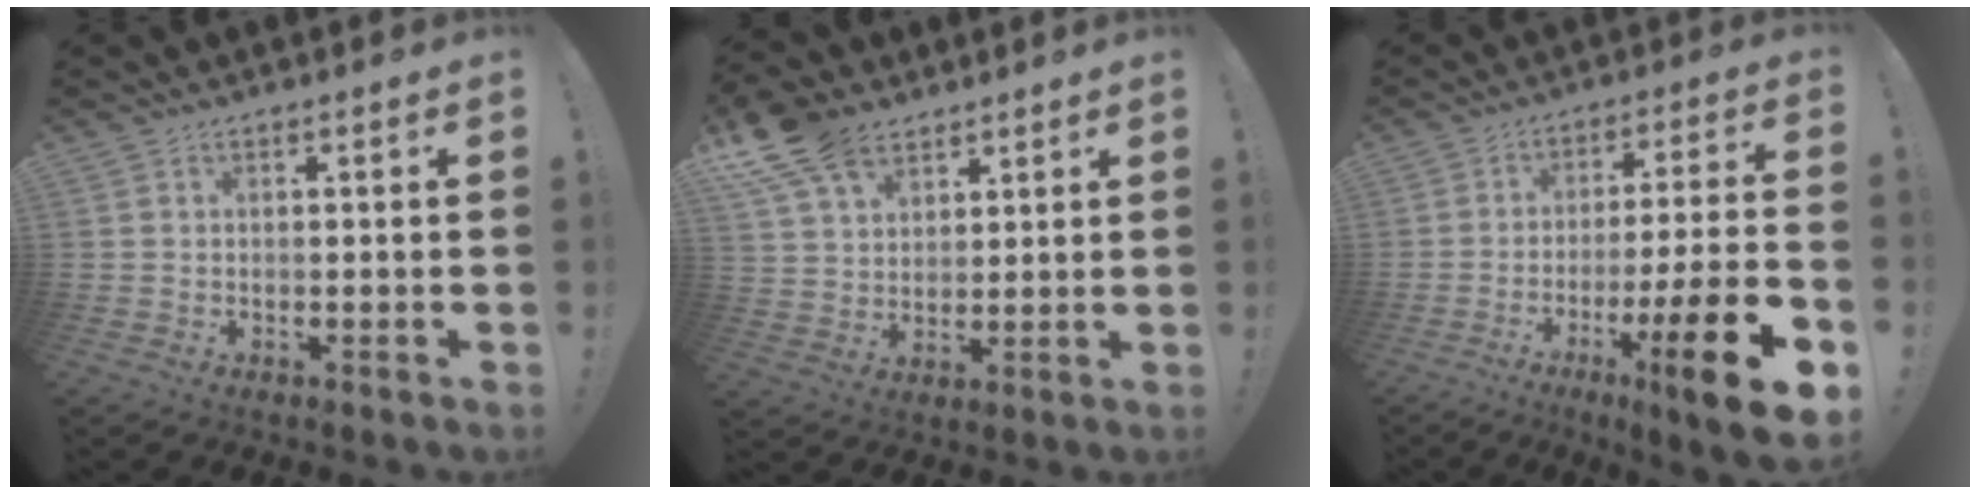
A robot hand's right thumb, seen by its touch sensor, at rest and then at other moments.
{"total": 12.5, "force": [8.3, 7.6, 5.4], "torque": [-0.105, -0.039, 0.162]}
{"total": 18.1, "force": [-8.5, 1.4, 16.0], "torque": [-0.252, 0.039, -0.128]}